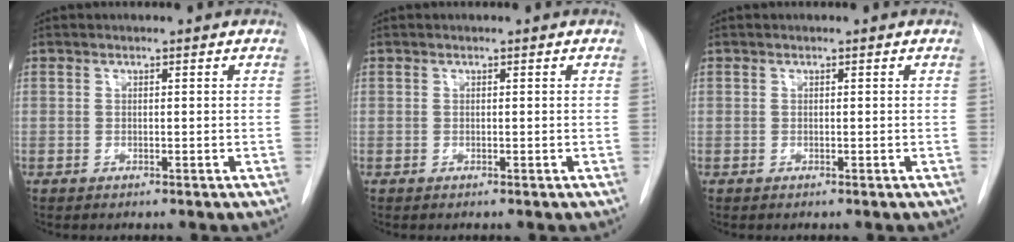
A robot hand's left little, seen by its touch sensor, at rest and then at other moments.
{"total": 0.0}
{"total": 0.0}